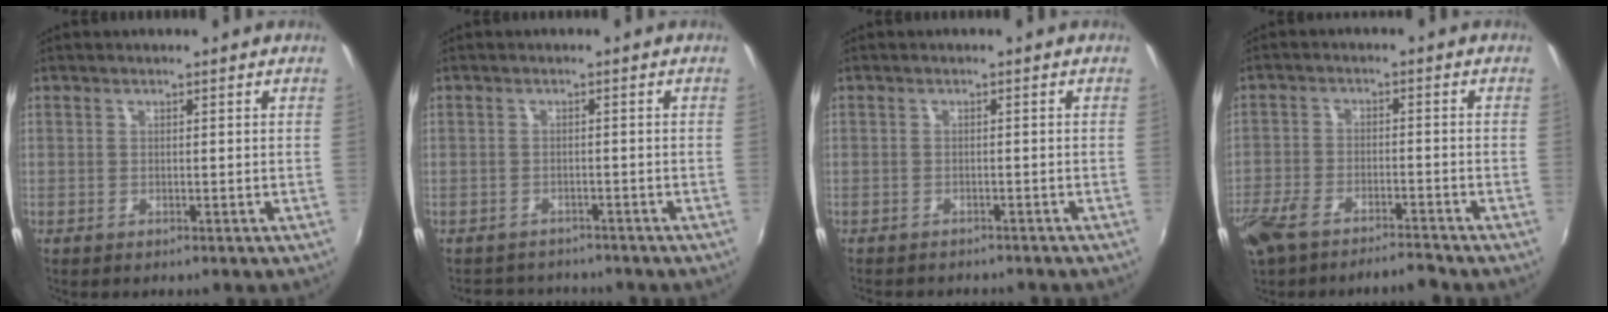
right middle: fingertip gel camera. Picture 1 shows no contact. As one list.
[{"total": 5.5, "force": [-5.1, 2.0, 0.8], "torque": [-0.026, -0.004, -0.077]}, {"total": 4.1, "force": [-3.8, 1.1, 1.3], "torque": [-0.033, -0.012, -0.055]}, {"total": 9.2, "force": [-7.6, 2.6, 4.5], "torque": [-0.112, -0.018, -0.137]}]